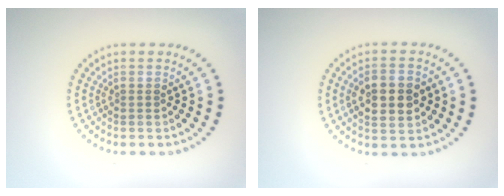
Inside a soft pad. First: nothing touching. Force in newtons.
{"total": 4.5, "press": 4.5, "slide": 0.1}